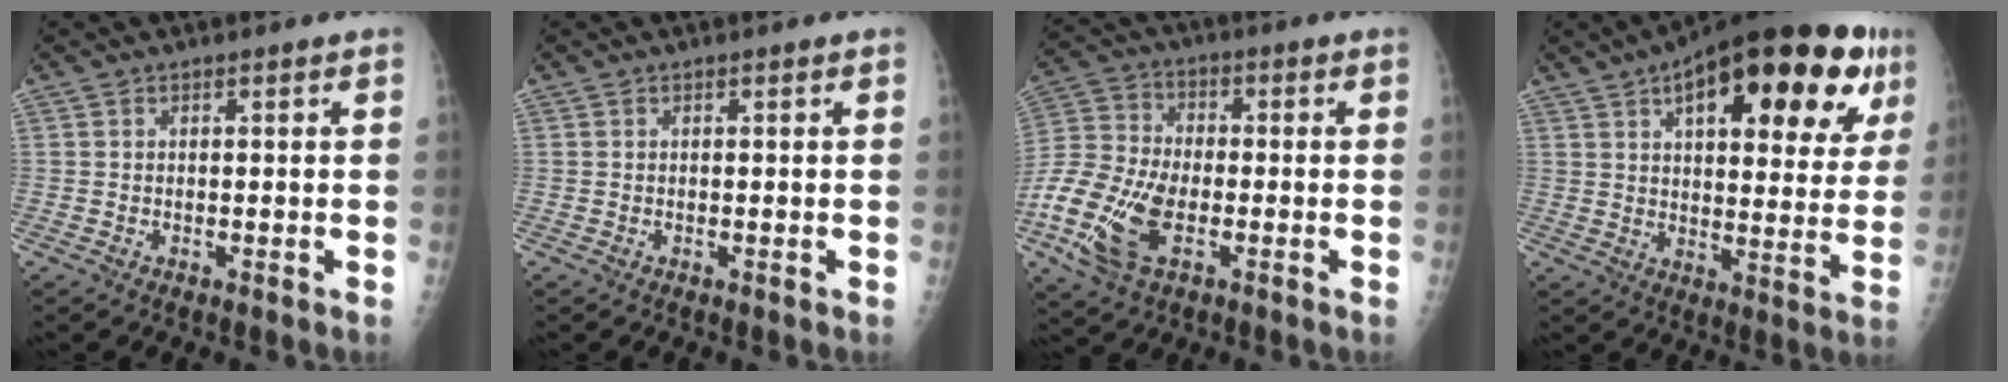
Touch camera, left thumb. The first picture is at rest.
{"total": 0.0}
{"total": 15.8, "force": [-5.3, 8.8, 11.9], "torque": [-0.265, 0.005, -0.104]}
{"total": 28.6, "force": [13.4, 11.4, 22.6], "torque": [-0.300, 0.004, 0.188]}